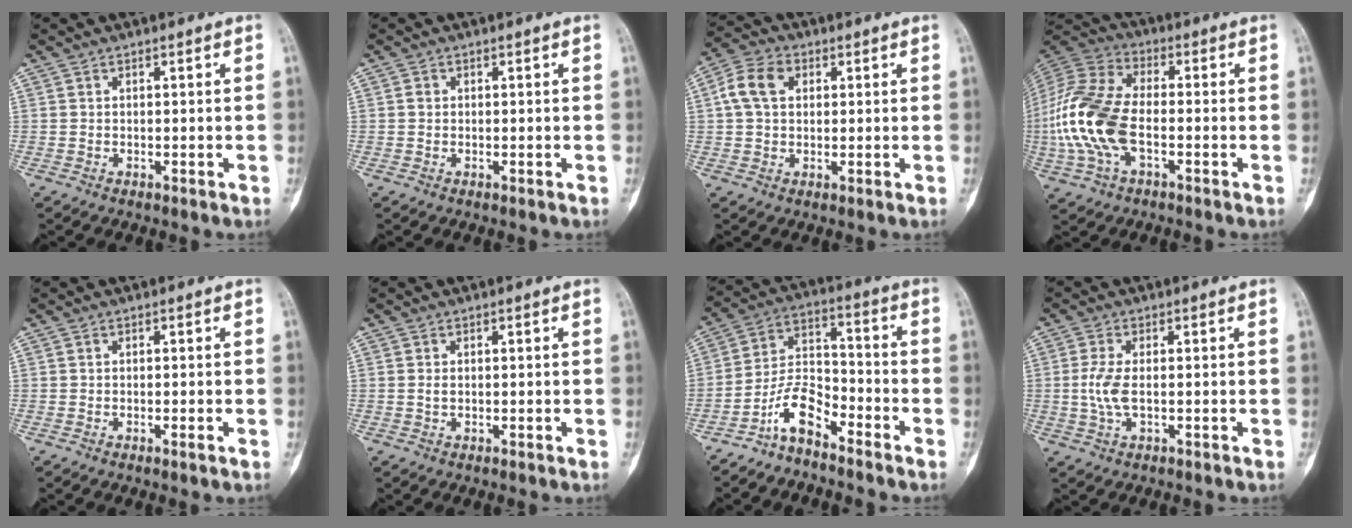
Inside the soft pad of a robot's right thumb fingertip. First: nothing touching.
{"total": 0.8, "force": [0.0, 0.7, 0.3], "torque": [-0.003, 0.002, 0.000]}
{"total": 7.4, "force": [1.7, 5.3, 4.8], "torque": [-0.089, 0.017, 0.027]}
{"total": 17.5, "force": [-3.1, 9.3, 14.5], "torque": [-0.322, 0.022, -0.061]}
{"total": 0.8, "force": [-0.4, 0.0, 0.7], "torque": [-0.010, -0.001, -0.006]}
{"total": 0.7, "force": [0.1, 0.4, 0.6], "torque": [-0.009, 0.001, 0.003]}
{"total": 8.2, "force": [-6.1, 3.2, 4.5], "torque": [-0.085, 0.069, -0.125]}
{"total": 4.6, "force": [-0.2, 1.7, 4.2], "torque": [-0.107, -0.002, -0.008]}